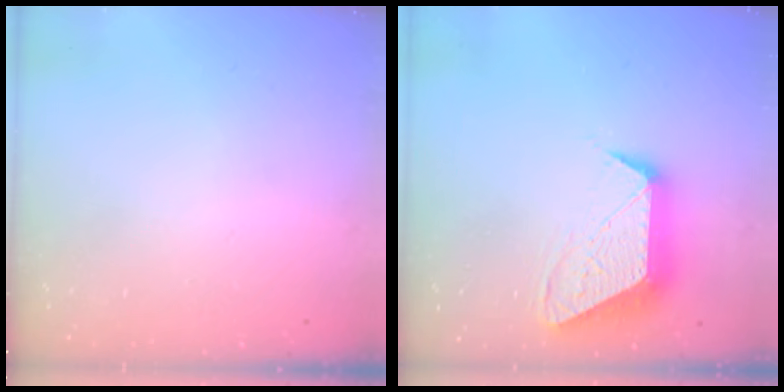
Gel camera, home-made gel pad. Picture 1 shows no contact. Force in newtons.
{"total": 14.0, "press": 14.0, "slide": 0.6}